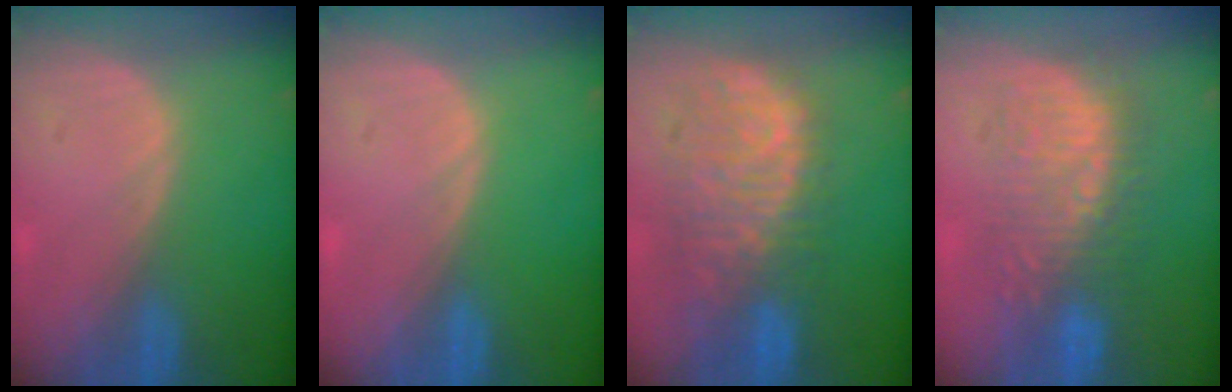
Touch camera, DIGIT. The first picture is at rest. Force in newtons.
{"total": 0.0}
{"total": 11.0, "press": 9.6, "slide": 5.5}
{"total": 8.7, "press": 8.6, "slide": 0.9}